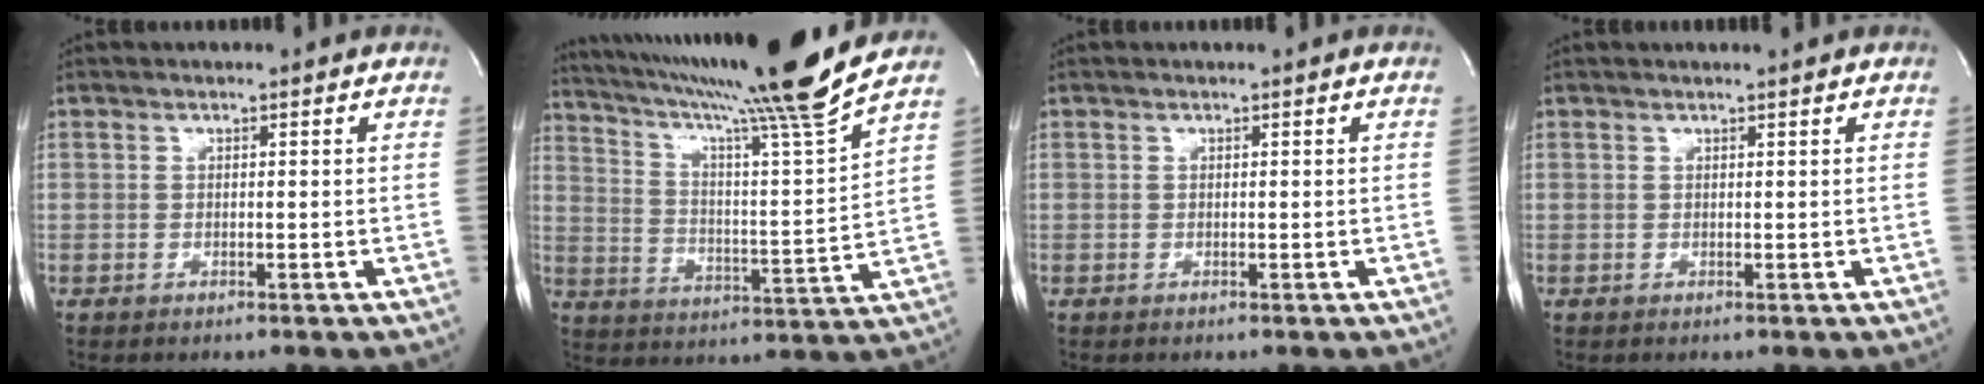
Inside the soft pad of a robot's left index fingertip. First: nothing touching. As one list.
[{"total": 20.3, "force": [17.2, -3.2, 10.3], "torque": [-0.181, -0.041, 0.259]}, {"total": 0.0}, {"total": 1.1, "force": [1.0, -0.2, 0.4], "torque": [-0.009, 0.002, 0.017]}]